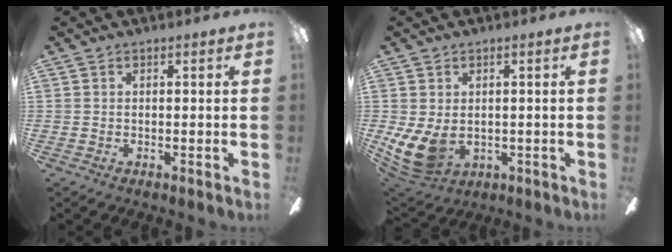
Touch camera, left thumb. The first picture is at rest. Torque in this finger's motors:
{"motor_torque": [0.48, 1.36, 0.65, -0.24, 0.09]}